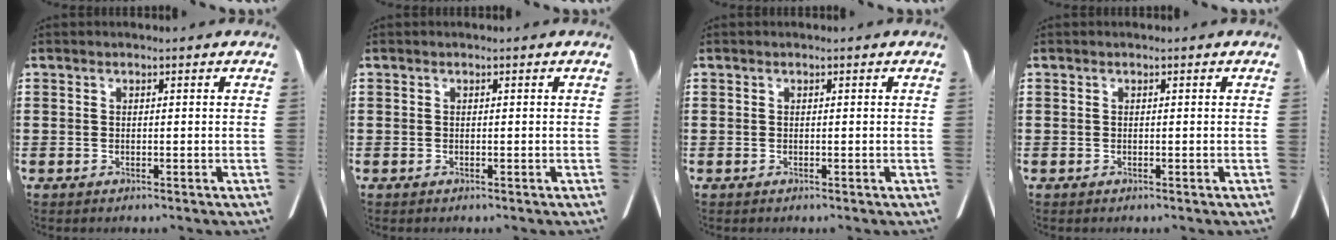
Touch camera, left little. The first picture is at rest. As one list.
[{"total": 0.0}, {"total": 0.0}, {"total": 0.0}]